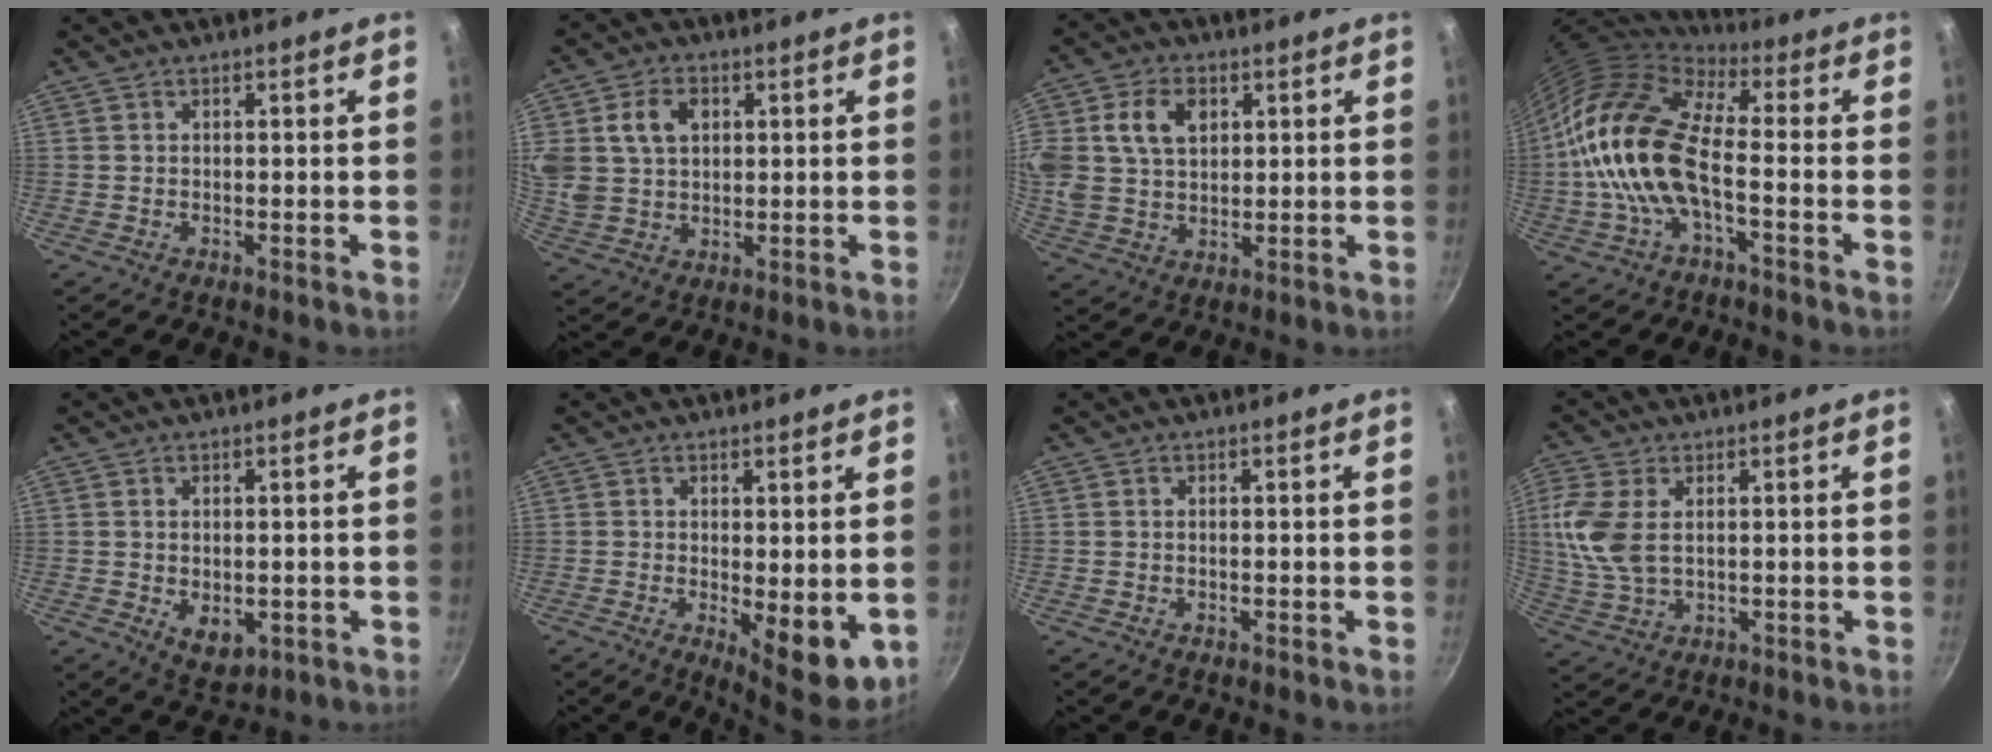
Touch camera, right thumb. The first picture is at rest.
{"total": 11.5, "force": [3.3, 8.7, 6.8], "torque": [-0.125, 0.002, 0.064]}
{"total": 14.5, "force": [4.1, 10.6, 9.0], "torque": [-0.187, 0.019, 0.078]}
{"total": 16.2, "force": [-2.1, 7.3, 14.3], "torque": [-0.260, 0.026, -0.051]}
{"total": 5.5, "force": [-0.7, 3.6, 4.1], "torque": [-0.060, -0.015, -0.002]}
{"total": 8.8, "force": [-0.7, 3.4, 8.1], "torque": [-0.092, -0.015, 0.001]}
{"total": 0.0}
{"total": 9.3, "force": [1.7, 5.3, 7.4], "torque": [-0.164, 0.000, 0.036]}